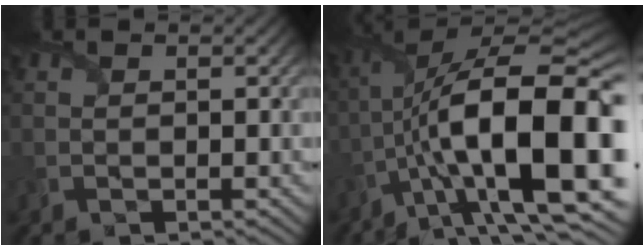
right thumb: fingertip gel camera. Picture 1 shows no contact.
{"total": 19.1, "force": [-5.0, 6.5, 17.2], "torque": [-0.293, 0.003, -0.081]}